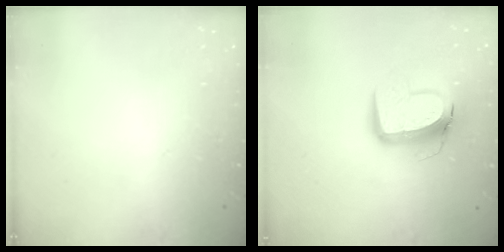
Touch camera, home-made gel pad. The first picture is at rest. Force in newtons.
{"total": 11.5, "press": 11.4, "slide": 1.2}